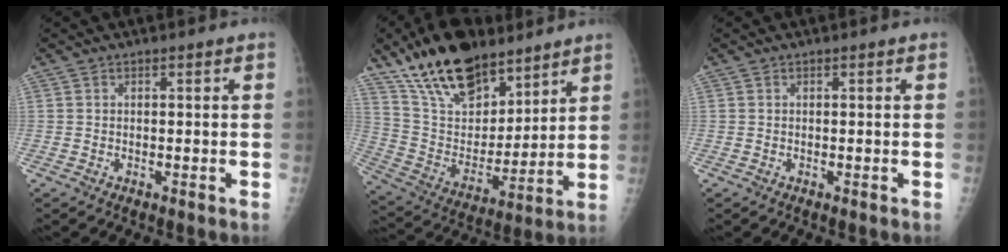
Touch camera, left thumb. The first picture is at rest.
{"total": 21.5, "force": [15.4, 10.0, 11.2], "torque": [-0.161, -0.057, 0.281]}
{"total": 0.0}